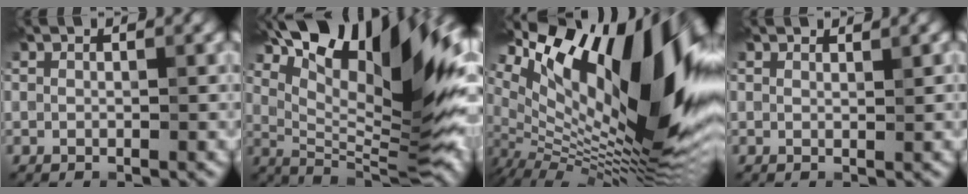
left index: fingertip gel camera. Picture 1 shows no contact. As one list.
[{"total": 17.1, "force": [8.1, 5.8, 13.9], "torque": [-0.215, 0.024, 0.134]}, {"total": 19.9, "force": [6.3, 7.5, 17.3], "torque": [-0.285, 0.046, 0.103]}, {"total": 0.7, "force": [0.7, -0.2, 0.1], "torque": [-0.002, 0.003, 0.012]}]